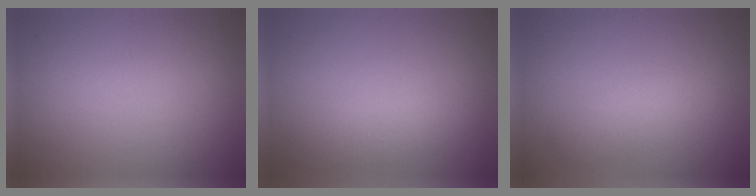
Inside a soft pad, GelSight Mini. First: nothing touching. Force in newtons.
{"total": 2.7, "press": 2.7, "slide": 0.1}
{"total": 2.5, "press": 2.5, "slide": 0.1}